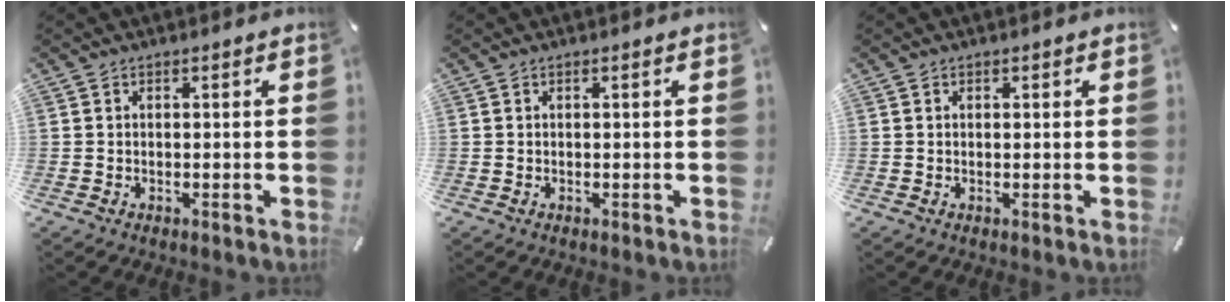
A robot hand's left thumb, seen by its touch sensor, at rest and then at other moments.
{"total": 0.0}
{"total": 0.5, "force": [0.2, 0.4, 0.2], "torque": [-0.005, 0.002, 0.003]}